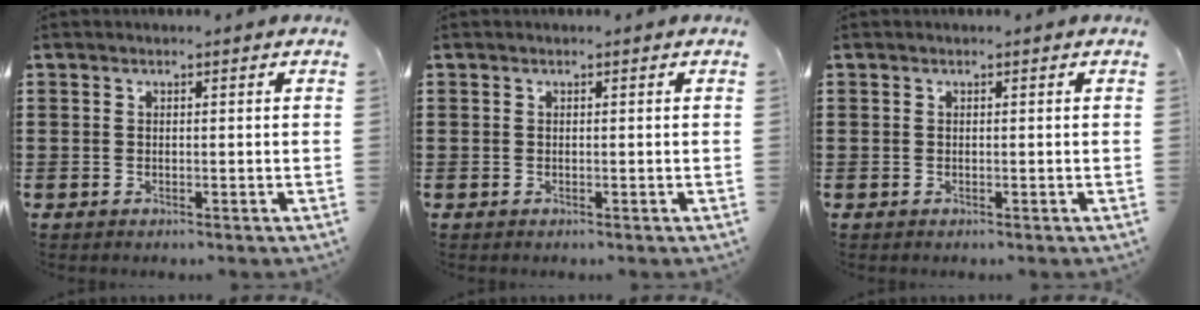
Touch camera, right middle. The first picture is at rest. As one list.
[{"total": 0.0}, {"total": 0.0}]